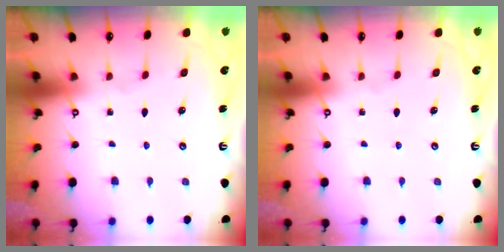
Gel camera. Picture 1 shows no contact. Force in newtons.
{"total": 0.0}